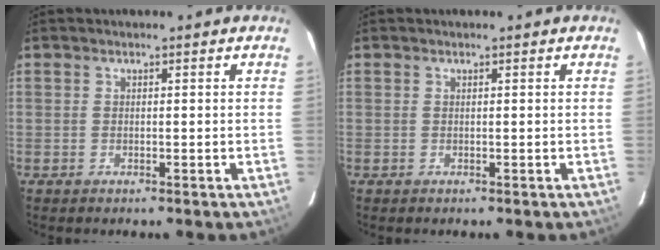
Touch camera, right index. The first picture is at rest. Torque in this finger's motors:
{"motor_torque": [0.10, -0.09, -0.03, 0.01]}